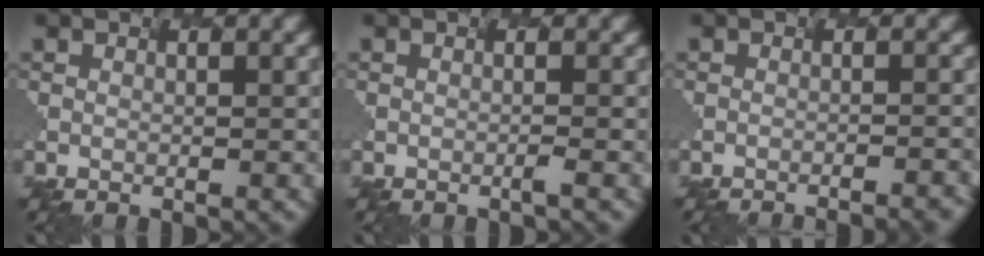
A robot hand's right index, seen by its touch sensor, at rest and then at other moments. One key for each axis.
{"total": 0.6, "fx": -0.5, "fy": -0.2, "fz": 0.0, "tx": -0.003, "ty": 0.002, "tz": -0.008}
{"total": 3.7, "fx": -2.3, "fy": 1.3, "fz": 2.6, "tx": 0.015, "ty": 0.010, "tz": -0.013}